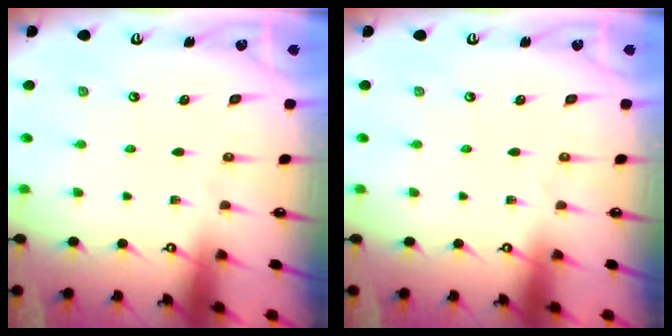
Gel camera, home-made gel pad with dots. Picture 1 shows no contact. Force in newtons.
{"total": 0.0}